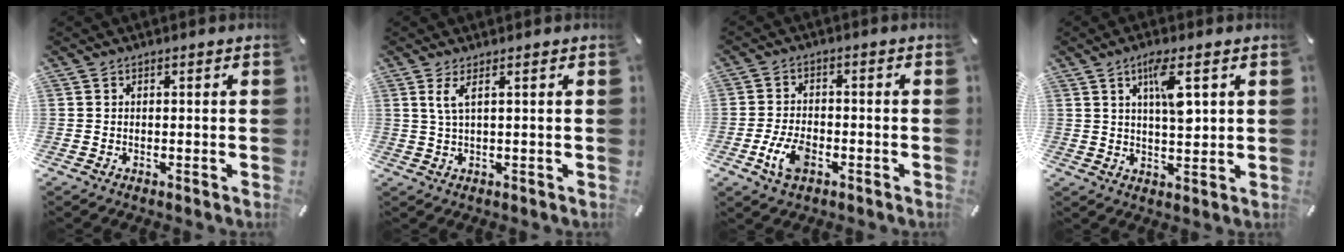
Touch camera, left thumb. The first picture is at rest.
{"total": 3.2, "force": [1.2, 0.3, 2.9], "torque": [-0.061, -0.003, 0.019]}
{"total": 7.0, "force": [-3.0, 4.0, 4.9], "torque": [-0.115, 0.005, -0.057]}
{"total": 7.6, "force": [3.2, 2.1, 6.6], "torque": [-0.113, -0.005, 0.048]}